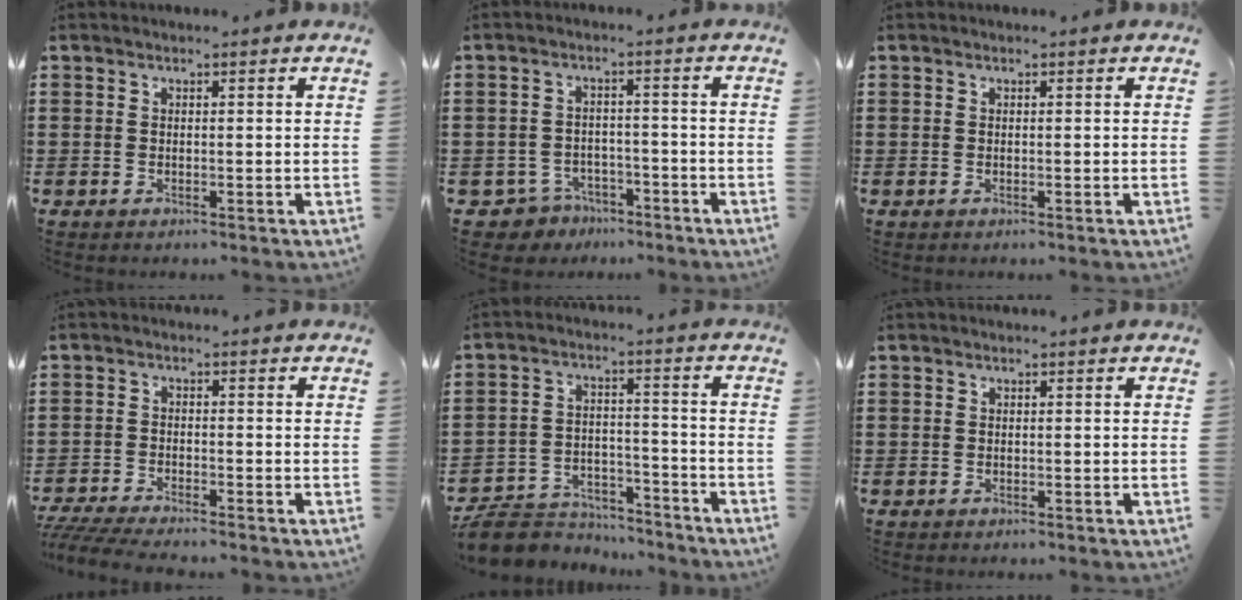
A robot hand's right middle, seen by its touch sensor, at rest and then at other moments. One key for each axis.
{"total": 3.8, "fx": -3.4, "fy": 1.6, "fz": 0.3, "tx": -0.029, "ty": 0.000, "tz": -0.076}
{"total": 0.0}
{"total": 3.9, "fx": -3.8, "fy": 0.1, "fz": 1.1, "tx": -0.039, "ty": -0.013, "tz": -0.082}
{"total": 7.3, "fx": -6.9, "fy": 2.1, "fz": 1.0, "tx": -0.029, "ty": 0.018, "tz": -0.137}
{"total": 0.5, "fx": -0.4, "fy": 0.4, "fz": -0.1, "tx": 0.003, "ty": 0.004, "tz": -0.009}